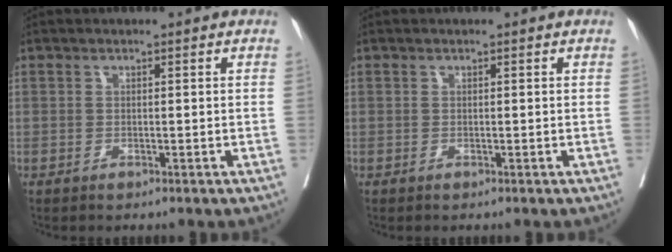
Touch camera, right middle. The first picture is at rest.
{"total": 0.0}